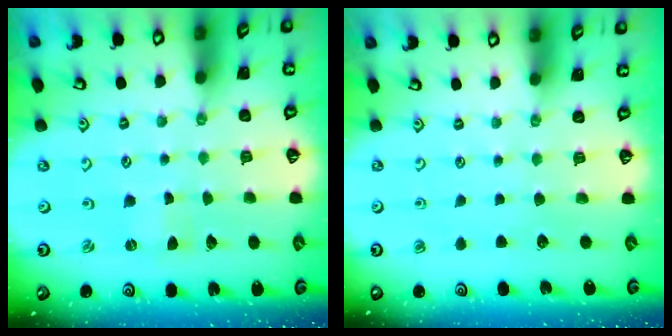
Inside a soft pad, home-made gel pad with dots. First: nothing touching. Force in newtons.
{"total": 0.0}